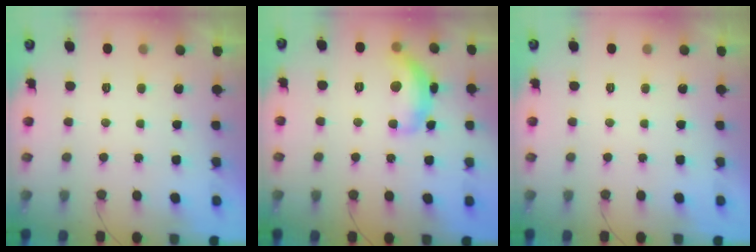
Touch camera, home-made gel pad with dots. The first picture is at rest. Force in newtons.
{"total": 13.4, "press": 13.3, "slide": 0.8}
{"total": 0.0}